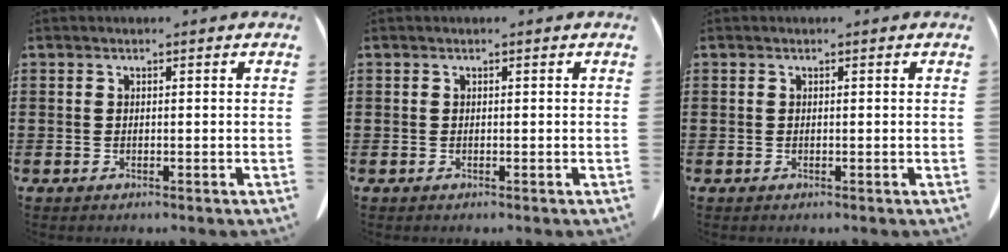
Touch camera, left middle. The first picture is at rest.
{"total": 0.0}
{"total": 0.0}